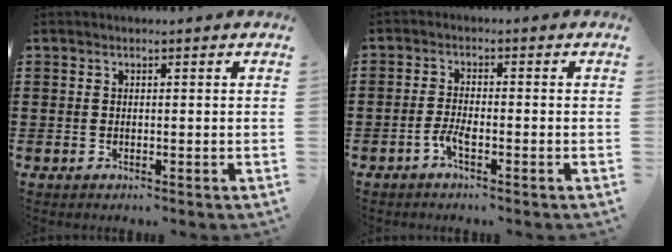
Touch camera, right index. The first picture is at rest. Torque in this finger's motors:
{"motor_torque": [2.14, 0.00, 0.07, 0.06]}